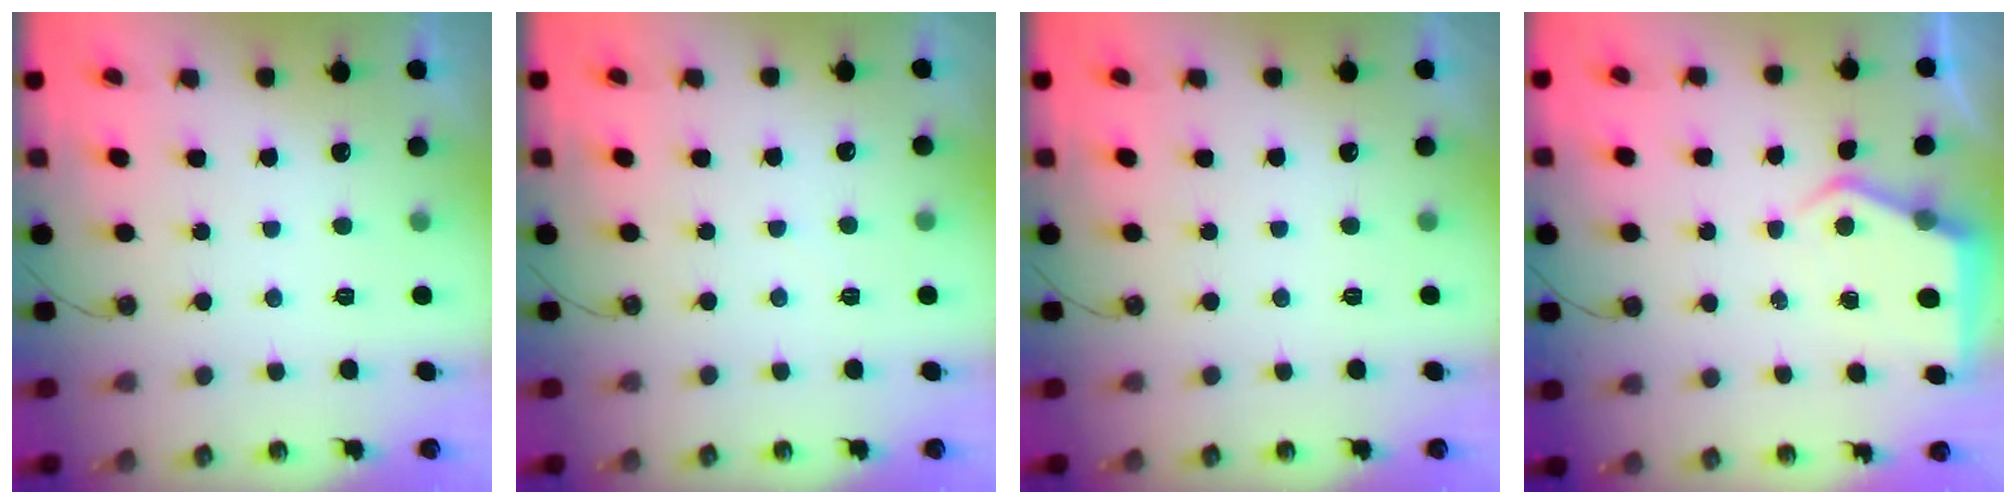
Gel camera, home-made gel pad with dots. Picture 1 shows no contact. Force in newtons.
{"total": 2.5, "press": 2.4, "slide": 0.4}
{"total": 0.0}
{"total": 5.6, "press": 5.6, "slide": 0.8}